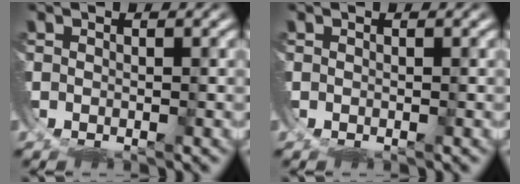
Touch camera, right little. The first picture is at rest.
{"total": 0.0}